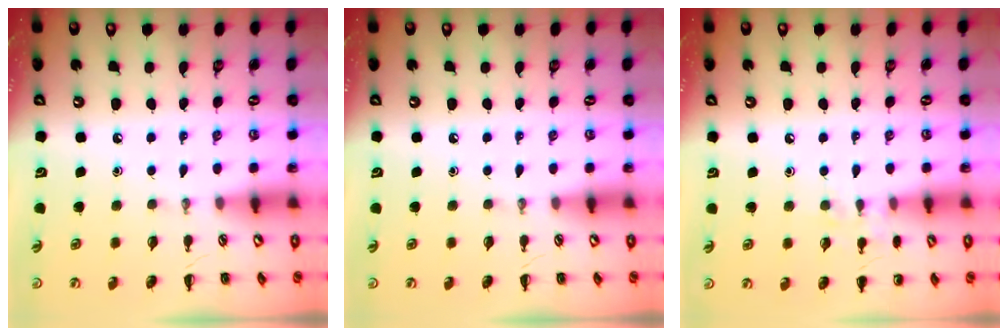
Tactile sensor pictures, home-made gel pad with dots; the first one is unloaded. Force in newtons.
{"total": 0.0}
{"total": 6.7, "press": 6.4, "slide": 2.0}